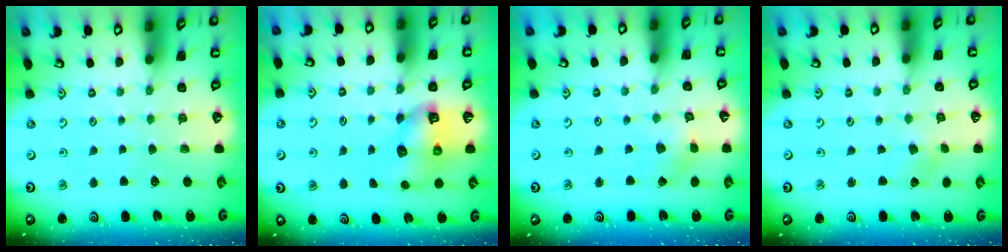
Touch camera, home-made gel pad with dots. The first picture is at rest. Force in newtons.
{"total": 8.8, "press": 8.7, "slide": 1.1}
{"total": 2.4, "press": 2.4, "slide": 0.2}
{"total": 2.6, "press": 2.6, "slide": 0.4}